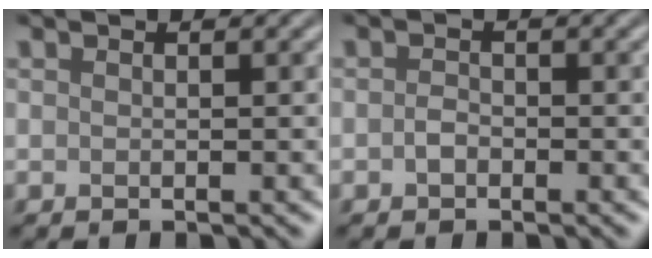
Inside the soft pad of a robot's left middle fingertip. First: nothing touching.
{"total": 1.0, "force": [-0.4, 0.7, 0.6], "torque": [-0.016, 0.000, -0.010]}